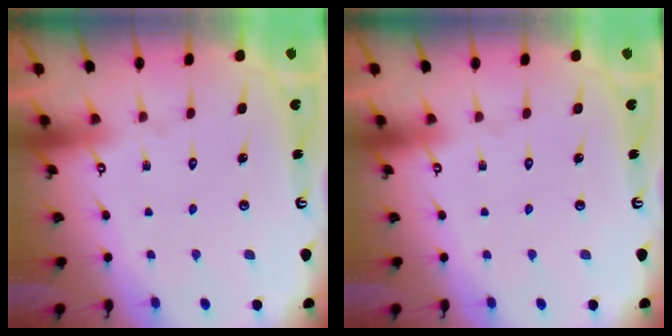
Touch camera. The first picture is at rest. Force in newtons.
{"total": 0.0}